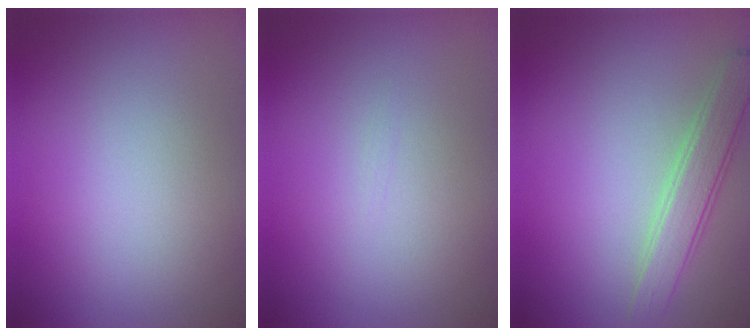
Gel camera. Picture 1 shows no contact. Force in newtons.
{"total": 0.0}
{"total": 2.9, "press": 2.9, "slide": 0.1}